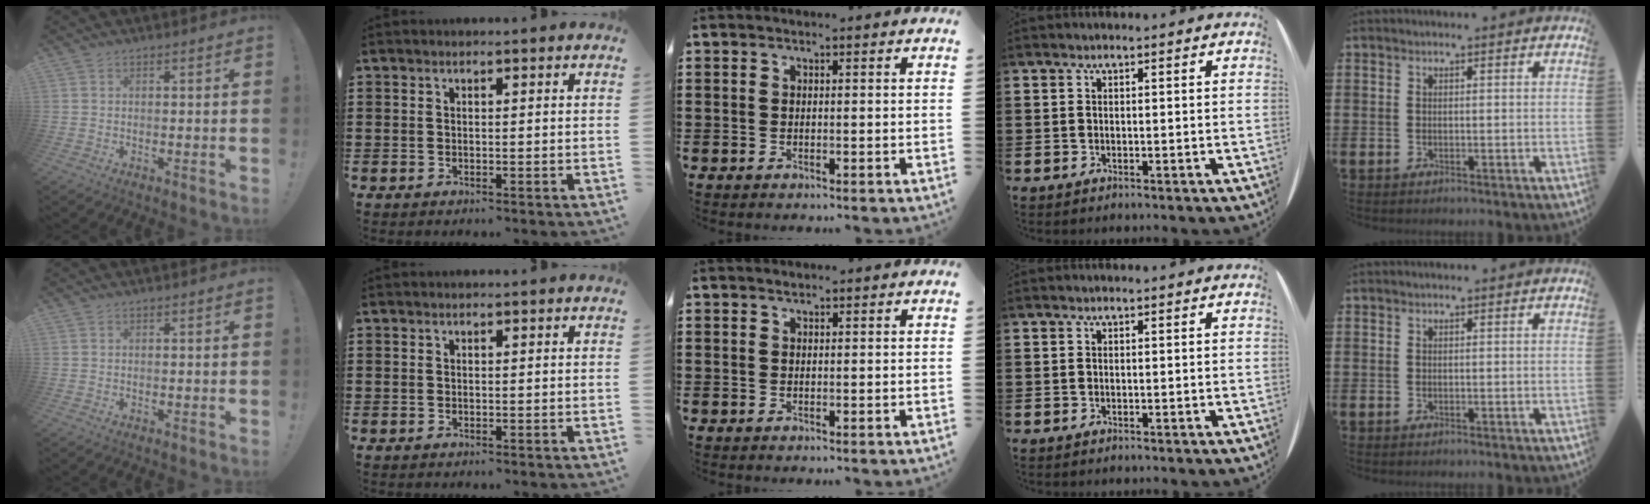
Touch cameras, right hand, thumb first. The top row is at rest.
{"middle": {"total": 0.5, "force": [0.4, 0.3, -0.1], "torque": [-0.002, -0.002, 0.009]}}